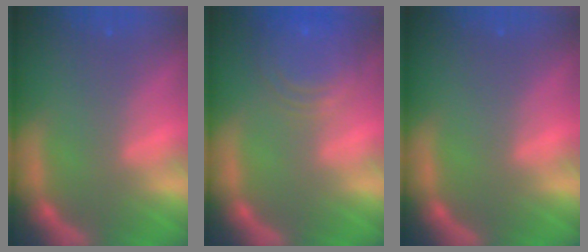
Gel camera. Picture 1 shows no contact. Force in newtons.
{"total": 8.0}
{"total": 0.0}